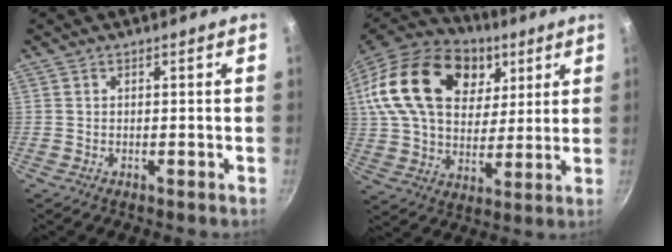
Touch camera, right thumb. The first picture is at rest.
{"total": 29.9, "force": [11.0, 20.2, 19.2], "torque": [-0.348, 0.004, 0.185]}